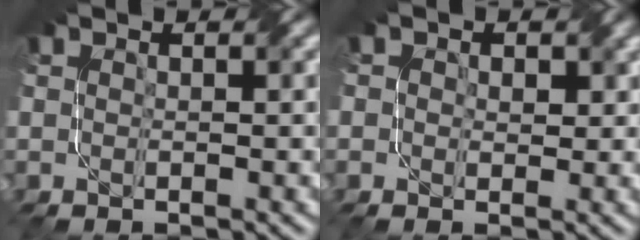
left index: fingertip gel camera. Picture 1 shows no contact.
{"total": 2.5, "force": [0.9, 2.0, 1.2], "torque": [-0.017, -0.003, 0.004]}